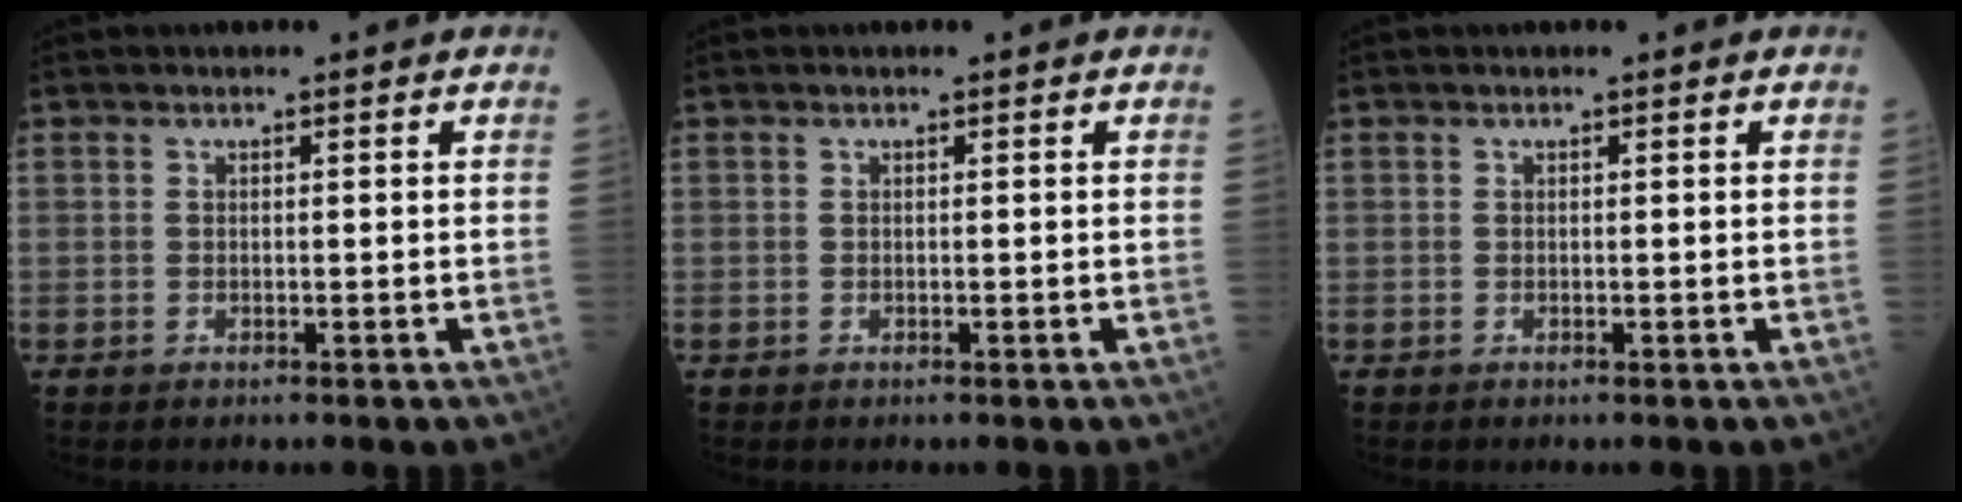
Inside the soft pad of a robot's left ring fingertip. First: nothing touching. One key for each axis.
{"total": 0.0}
{"total": 0.0}